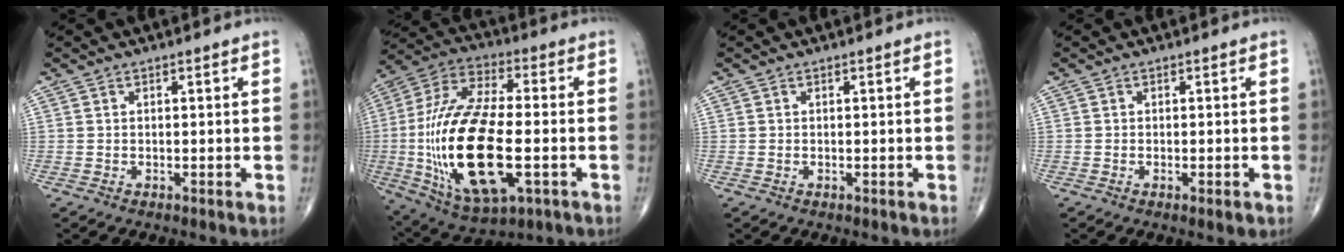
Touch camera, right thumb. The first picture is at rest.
{"total": 25.9, "force": [-4.3, 11.0, 23.1], "torque": [-0.490, 0.006, -0.062]}
{"total": 0.0}
{"total": 1.1, "force": [-0.3, 0.2, 1.1], "torque": [-0.017, -0.004, -0.003]}